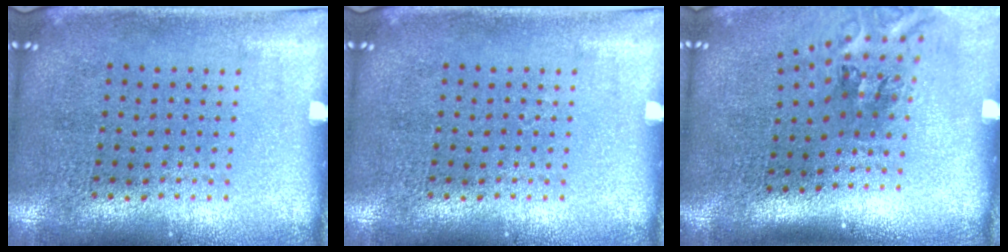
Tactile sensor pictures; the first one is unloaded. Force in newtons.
{"total": 0.0}
{"total": 1.8, "press": 1.1, "slide": 1.4}